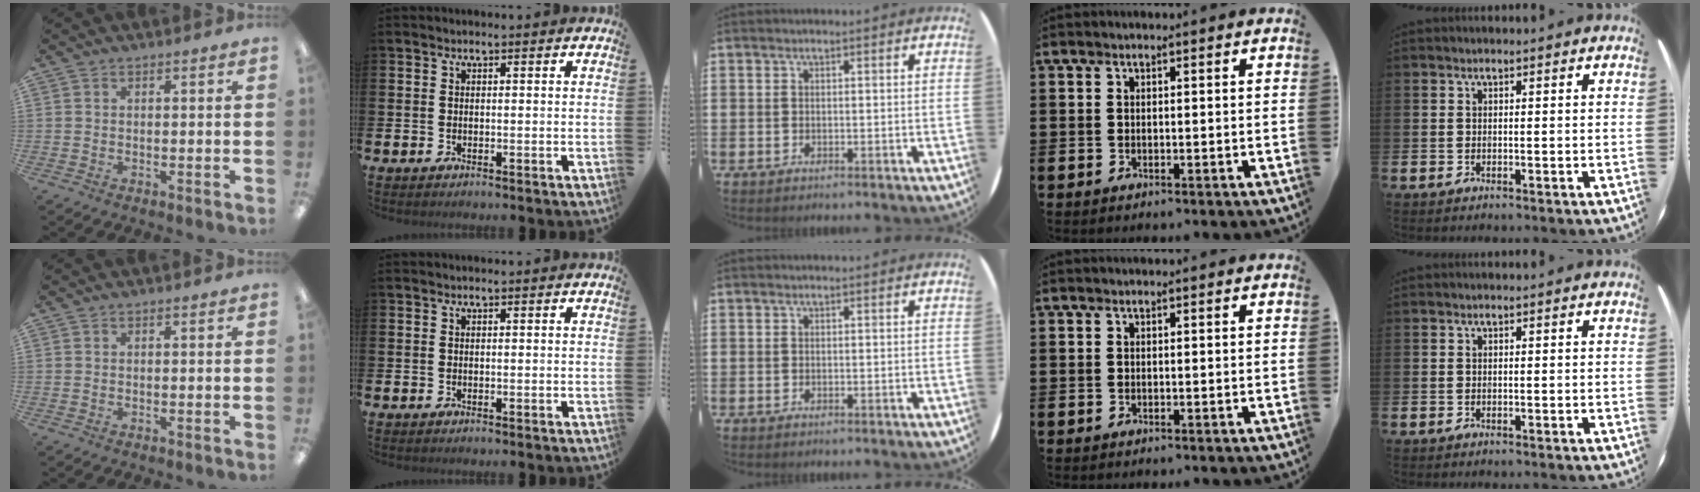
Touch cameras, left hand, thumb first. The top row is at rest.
{}